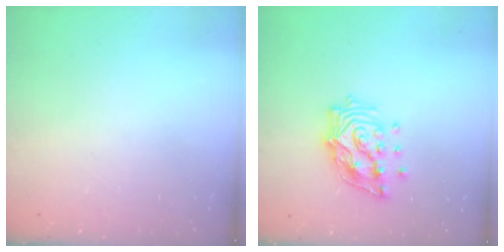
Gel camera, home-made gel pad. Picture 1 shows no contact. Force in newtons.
{"total": 17.2, "press": 17.0, "slide": 2.7}